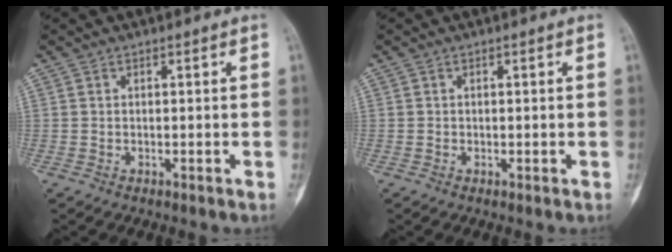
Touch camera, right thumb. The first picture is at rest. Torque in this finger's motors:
{"motor_torque": [1.06, 1.09, 0.39, -0.35, 0.00]}